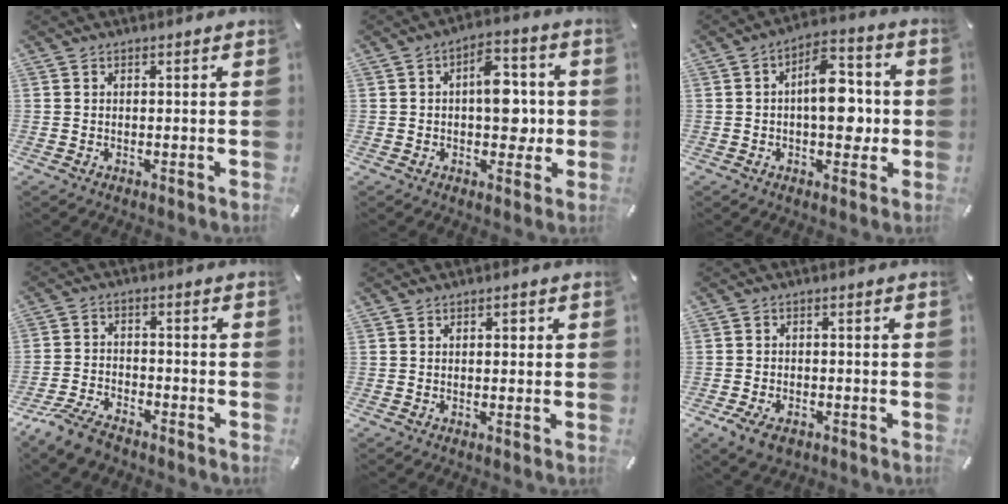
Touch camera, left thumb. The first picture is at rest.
{"total": 10.7, "force": [0.1, 6.6, 8.5], "torque": [-0.095, 0.002, -0.003]}
{"total": 12.2, "force": [-0.6, 7.1, 10.0], "torque": [-0.120, 0.007, -0.009]}
{"total": 7.3, "force": [-6.2, 2.5, 3.0], "torque": [-0.072, 0.021, -0.122]}
{"total": 1.5, "force": [0.3, 1.1, 1.0], "torque": [-0.013, 0.005, 0.000]}
{"total": 4.5, "force": [-2.6, 2.9, 2.2], "torque": [-0.056, 0.010, -0.053]}